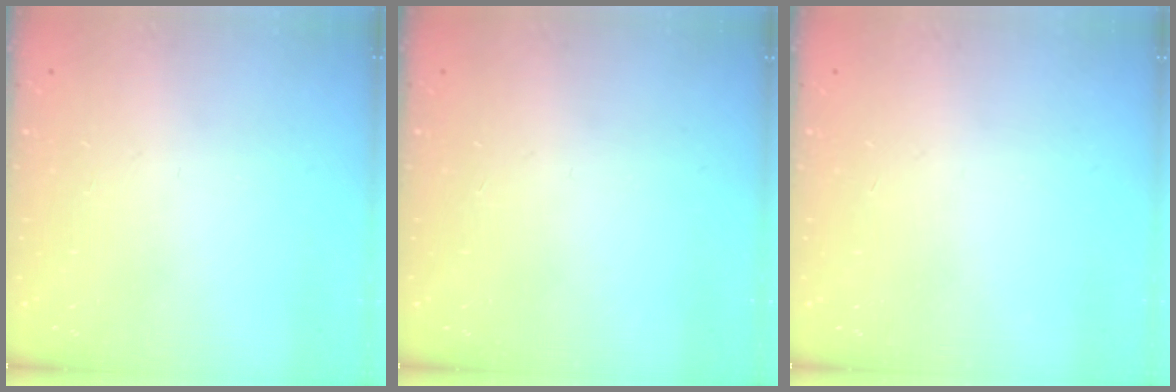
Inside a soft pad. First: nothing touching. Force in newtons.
{"total": 0.0}
{"total": 0.0}